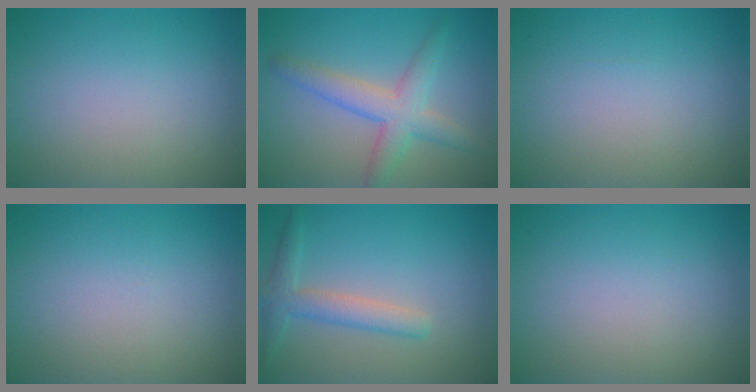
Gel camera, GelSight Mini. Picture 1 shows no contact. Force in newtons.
{"total": 4.3, "press": 4.3, "slide": 0.2}
{"total": 0.0}
{"total": 0.0}
{"total": 2.8, "press": 2.8, "slide": 0.1}
{"total": 0.0}